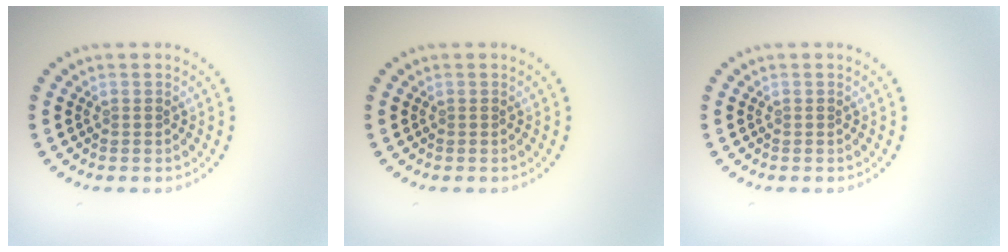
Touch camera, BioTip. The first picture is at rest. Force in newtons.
{"total": 0.0}
{"total": 0.0}